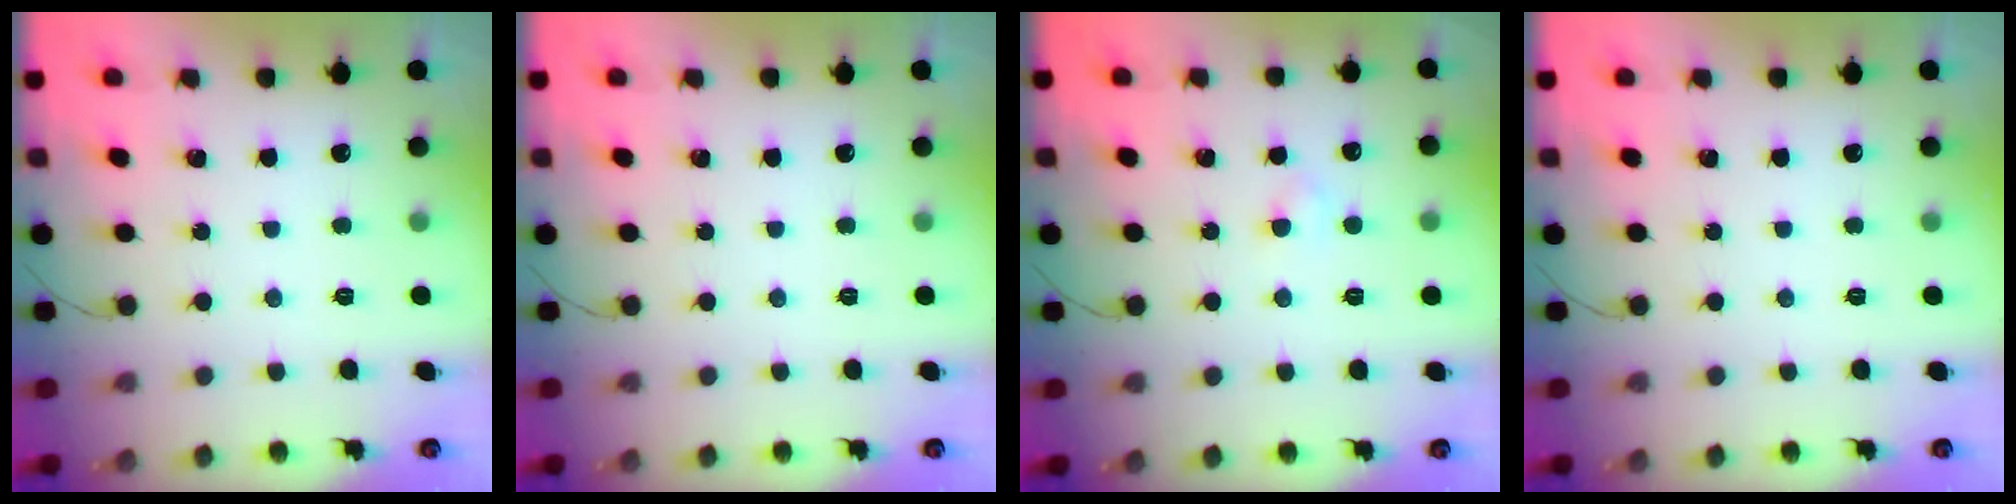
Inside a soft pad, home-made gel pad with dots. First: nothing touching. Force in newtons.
{"total": 0.0}
{"total": 1.8, "press": 1.6, "slide": 0.8}
{"total": 0.0}